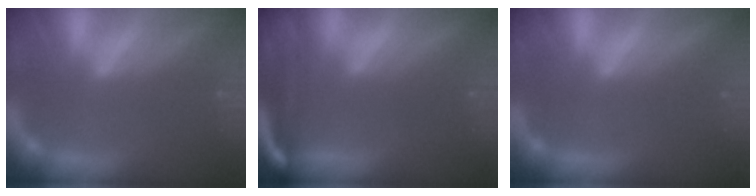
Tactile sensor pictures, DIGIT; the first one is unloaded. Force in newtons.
{"total": 7.5}
{"total": 0.0}